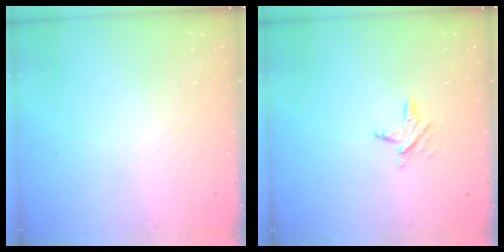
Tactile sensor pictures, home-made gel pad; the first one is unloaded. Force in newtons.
{"total": 3.5, "press": 3.5, "slide": 0.4}